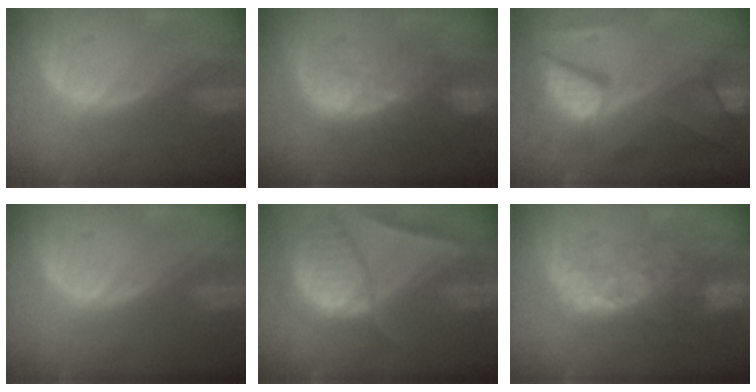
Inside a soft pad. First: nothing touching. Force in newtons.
{"total": 10.1, "press": 9.5, "slide": 3.4}
{"total": 11.8, "press": 11.7, "slide": 1.3}
{"total": 0.0}
{"total": 10.4, "press": 8.8, "slide": 5.5}
{"total": 9.9, "press": 8.6, "slide": 4.9}